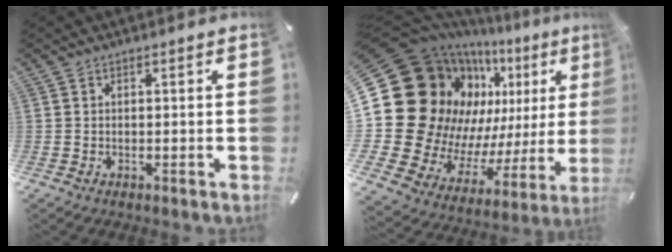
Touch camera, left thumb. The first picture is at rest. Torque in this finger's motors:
{"motor_torque": [2.18, 2.83, 2.77, 0.00, 0.57]}